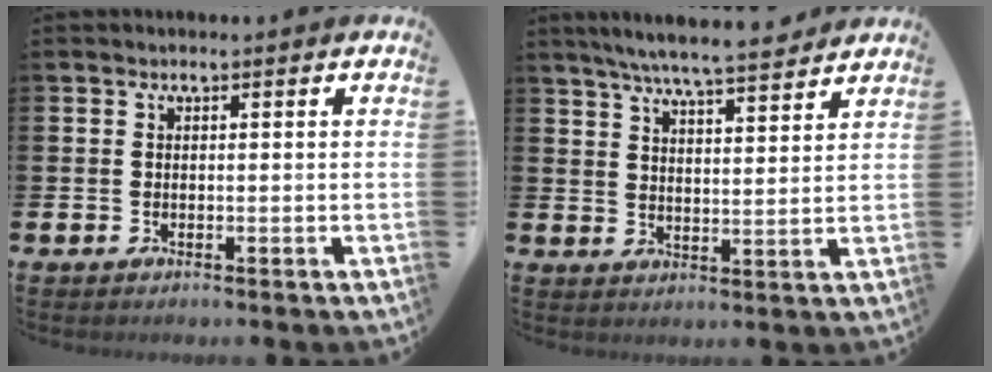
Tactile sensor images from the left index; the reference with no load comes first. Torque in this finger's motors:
{"motor_torque": [1.03, -1.11, 0.76, 0.21]}